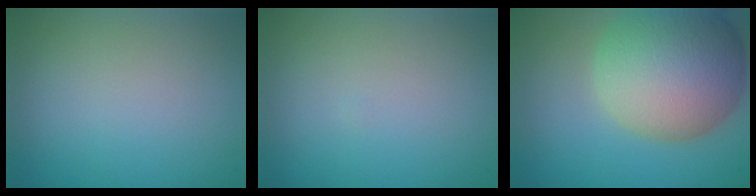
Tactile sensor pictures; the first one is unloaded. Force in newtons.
{"total": 0.0}
{"total": 12.3, "press": 12.2, "slide": 1.1}